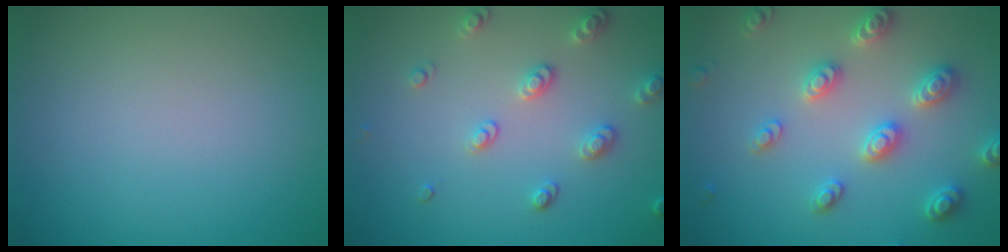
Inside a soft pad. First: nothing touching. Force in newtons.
{"total": 2.7, "press": 2.7, "slide": 0.5}
{"total": 4.6, "press": 4.5, "slide": 0.9}